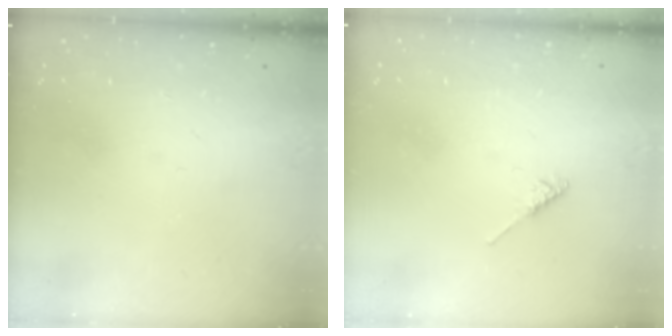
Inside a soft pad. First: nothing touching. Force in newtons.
{"total": 2.2, "press": 2.2, "slide": 0.5}